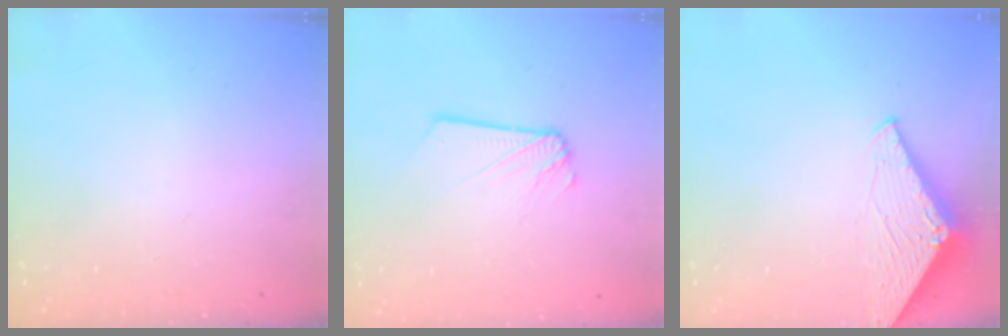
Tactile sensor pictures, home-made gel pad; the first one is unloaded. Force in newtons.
{"total": 2.6, "press": 2.6, "slide": 0.3}
{"total": 2.9, "press": 2.9, "slide": 0.2}